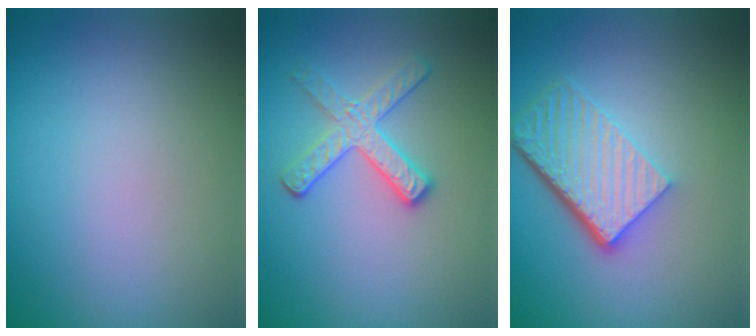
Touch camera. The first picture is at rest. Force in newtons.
{"total": 2.8, "press": 2.6, "slide": 1.0}
{"total": 5.8, "press": 4.0, "slide": 4.2}